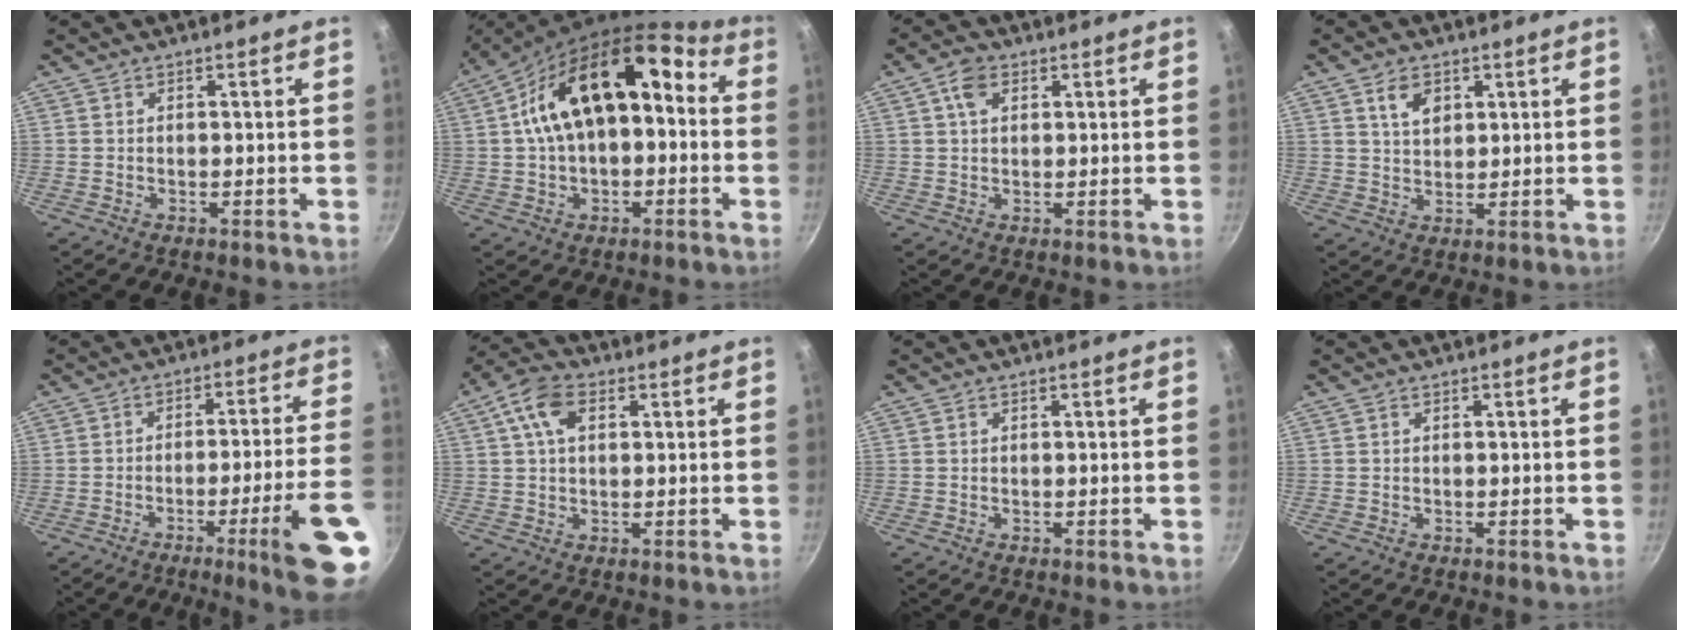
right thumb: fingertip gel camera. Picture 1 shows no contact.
{"total": 16.8, "force": [1.4, 10.0, 13.5], "torque": [-0.193, 0.056, 0.012]}
{"total": 4.2, "force": [1.8, 2.8, 2.6], "torque": [-0.039, -0.002, 0.027]}
{"total": 5.1, "force": [2.4, 3.4, 2.9], "torque": [-0.033, -0.012, 0.044]}
{"total": 16.1, "force": [-7.5, 0.6, 14.2], "torque": [-0.188, 0.037, -0.101]}
{"total": 7.4, "force": [2.5, 4.6, 5.3], "torque": [-0.094, 0.011, 0.037]}
{"total": 0.0}
{"total": 0.0}